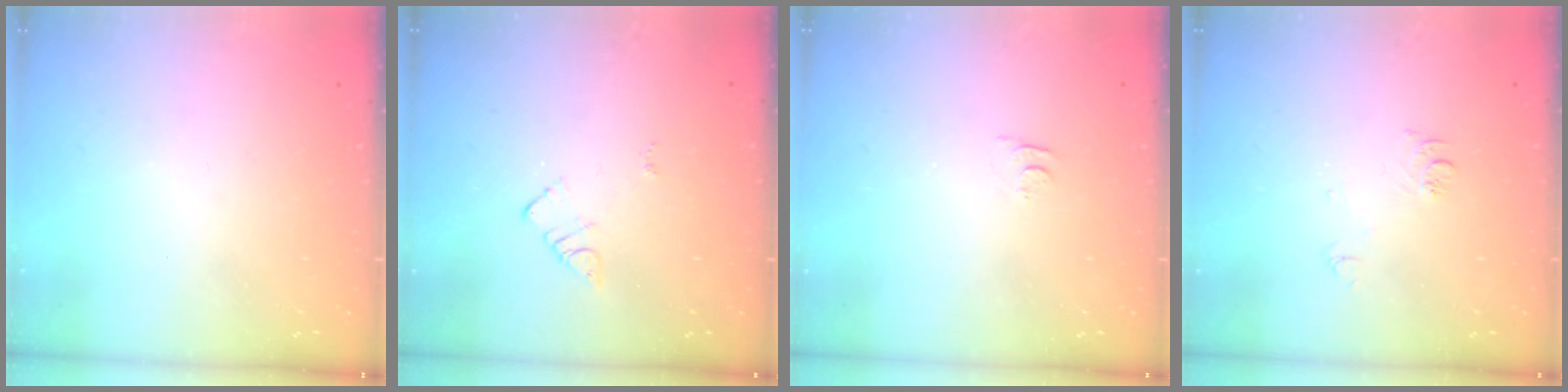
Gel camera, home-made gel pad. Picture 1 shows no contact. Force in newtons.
{"total": 3.7, "press": 3.7, "slide": 0.3}
{"total": 4.4, "press": 4.4, "slide": 0.4}
{"total": 7.4, "press": 7.3, "slide": 0.8}